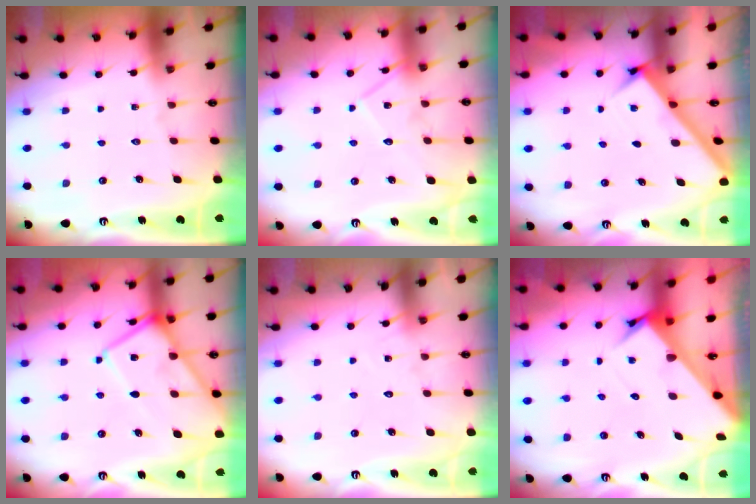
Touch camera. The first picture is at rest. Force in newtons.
{"total": 11.8, "press": 11.8, "slide": 0.8}
{"total": 2.9, "press": 2.9, "slide": 0.1}
{"total": 12.5, "press": 12.4, "slide": 1.3}
{"total": 8.3, "press": 8.2, "slide": 0.6}
{"total": 3.6, "press": 3.6, "slide": 0.2}